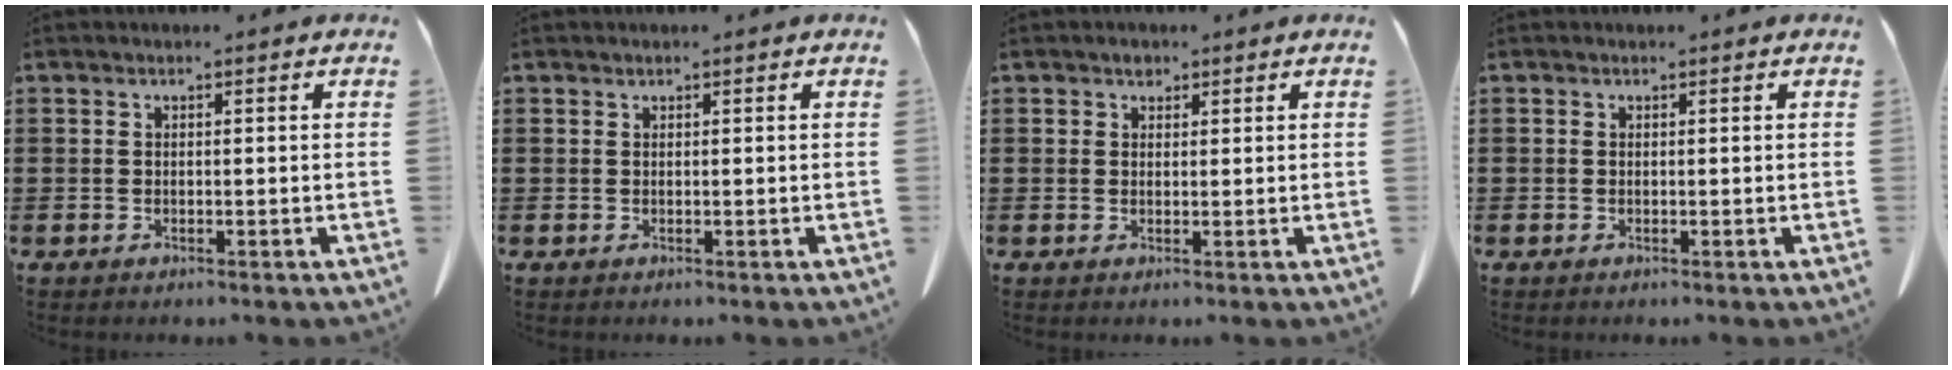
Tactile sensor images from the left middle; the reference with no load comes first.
{"total": 0.0}
{"total": 1.4, "force": [1.0, 1.0, 0.3], "torque": [-0.001, 0.001, 0.017]}
{"total": 0.0}